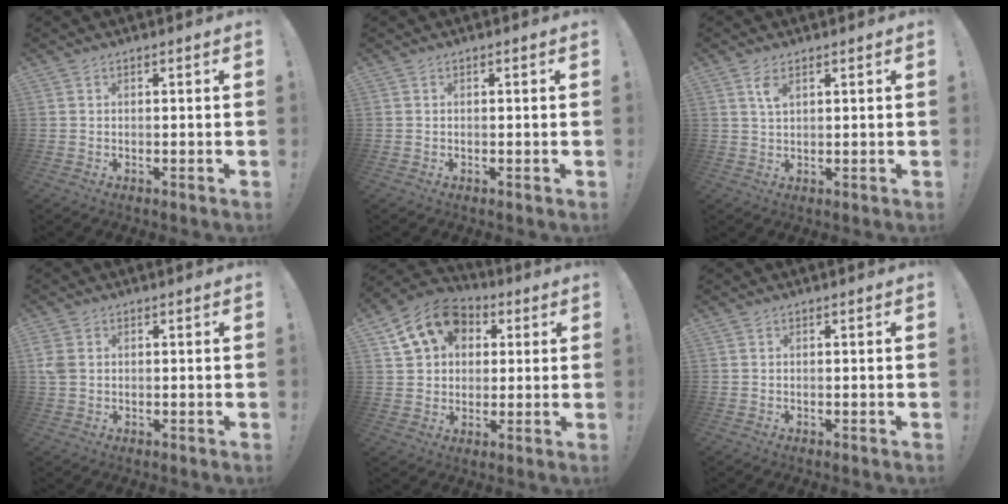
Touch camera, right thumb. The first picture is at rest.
{"total": 0.0}
{"total": 3.6, "force": [1.8, 1.5, 2.7], "torque": [-0.043, -0.005, 0.030]}
{"total": 3.9, "force": [0.8, 3.0, 2.3], "torque": [-0.043, 0.003, 0.017]}
{"total": 14.0, "force": [5.6, 10.8, 6.9], "torque": [-0.107, -0.017, 0.110]}
{"total": 0.0}